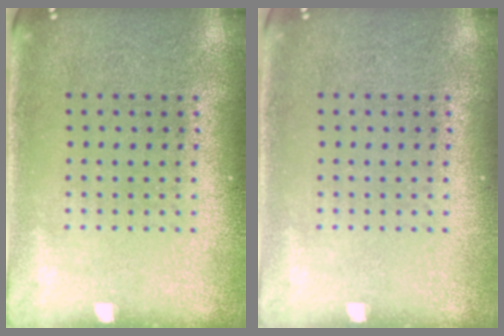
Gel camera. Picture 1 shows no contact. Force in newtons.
{"total": 0.0}